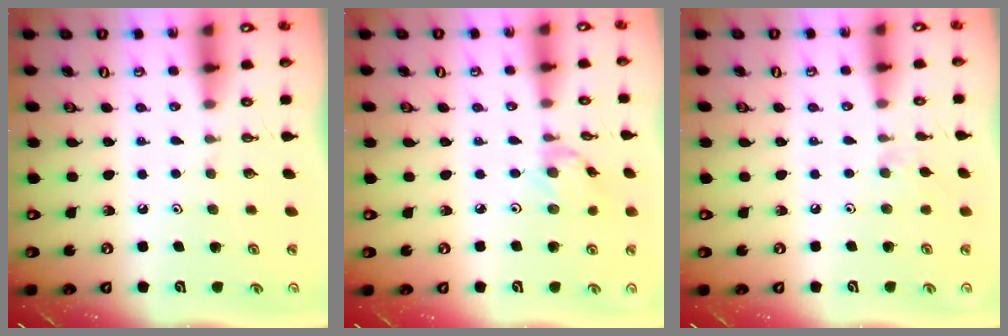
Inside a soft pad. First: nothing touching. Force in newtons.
{"total": 0.9, "press": 0.8, "slide": 0.3}
{"total": 3.4, "press": 3.3, "slide": 0.6}